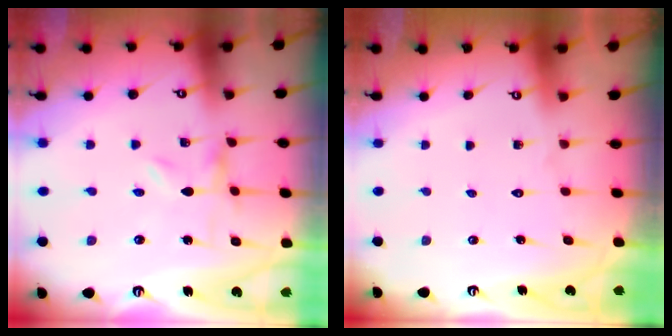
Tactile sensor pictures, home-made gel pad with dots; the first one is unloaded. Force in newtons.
{"total": 1.5, "press": 1.5, "slide": 0.1}